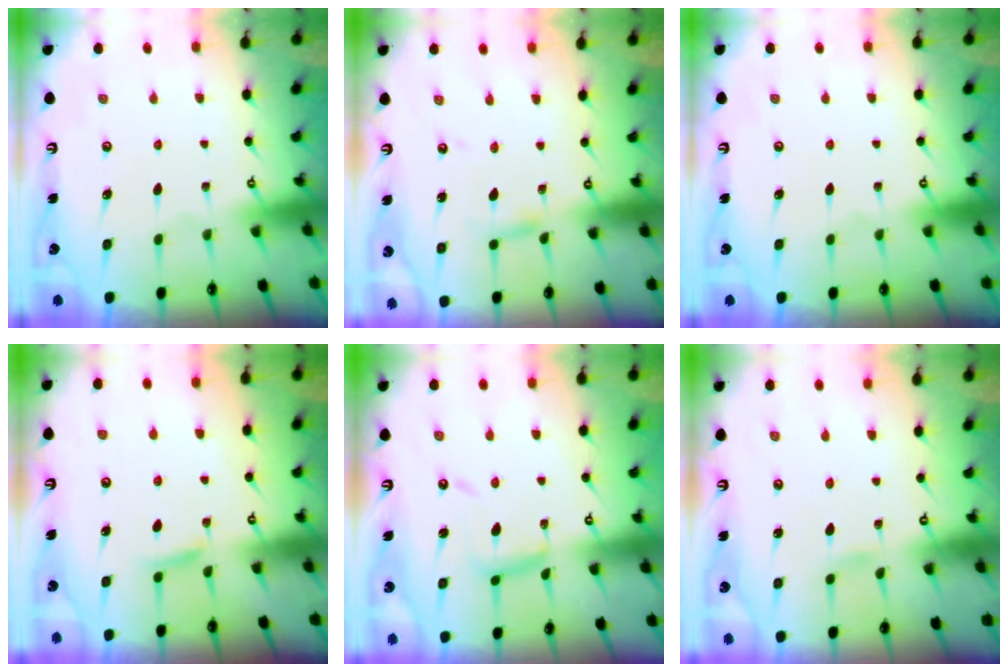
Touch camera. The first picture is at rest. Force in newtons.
{"total": 2.8, "press": 2.8, "slide": 0.2}
{"total": 0.0}
{"total": 6.6, "press": 6.6, "slide": 0.8}
{"total": 9.5, "press": 9.5, "slide": 0.7}
{"total": 1.2, "press": 1.2, "slide": 0.1}